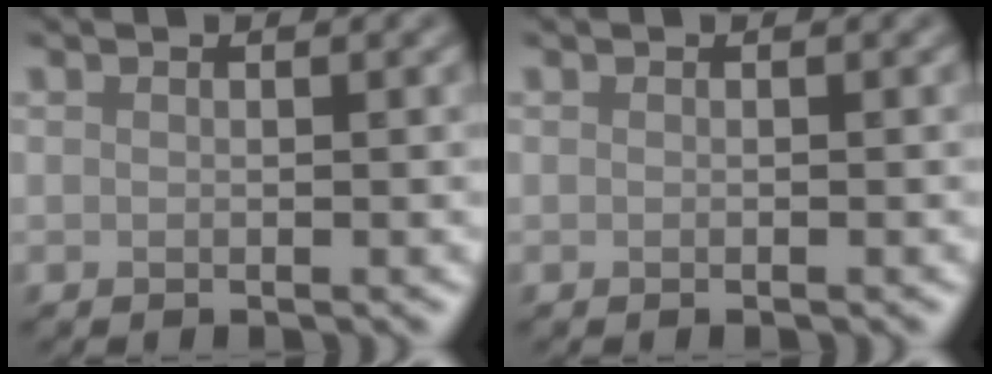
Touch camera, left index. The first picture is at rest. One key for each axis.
{"total": 0.0}